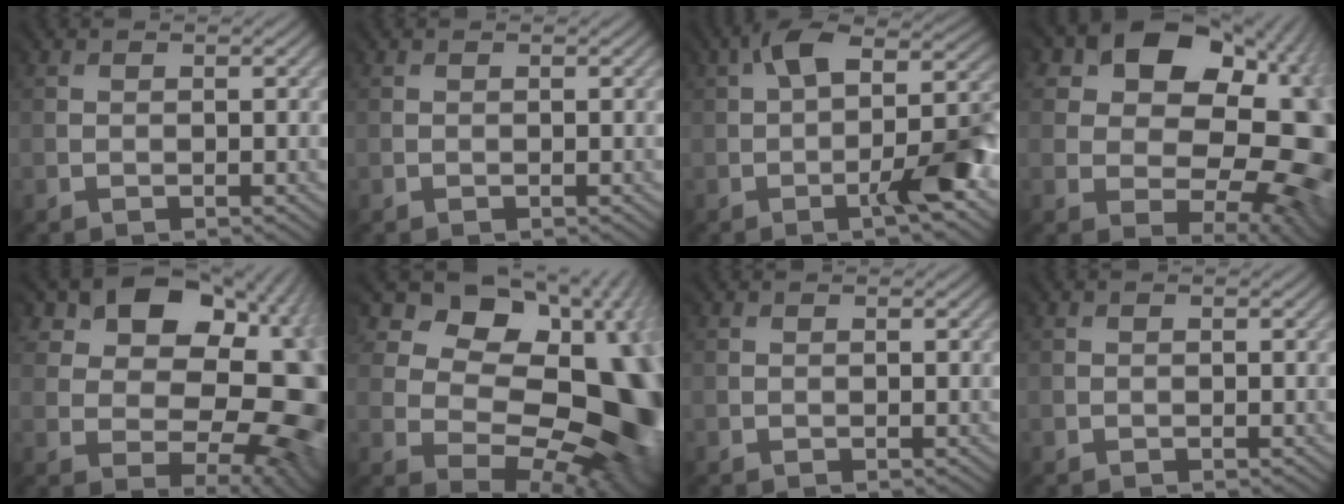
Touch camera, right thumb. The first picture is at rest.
{"total": 0.0}
{"total": 8.7, "force": [-2.2, 2.5, 8.0], "torque": [-0.125, 0.022, -0.041]}
{"total": 17.6, "force": [4.2, 12.2, 12.0], "torque": [-0.145, -0.001, 0.091]}
{"total": 15.9, "force": [4.3, 11.1, 10.6], "torque": [-0.112, 0.000, 0.087]}
{"total": 15.9, "force": [3.9, 11.8, 9.9], "torque": [-0.110, 0.007, 0.076]}
{"total": 0.0}
{"total": 0.0}